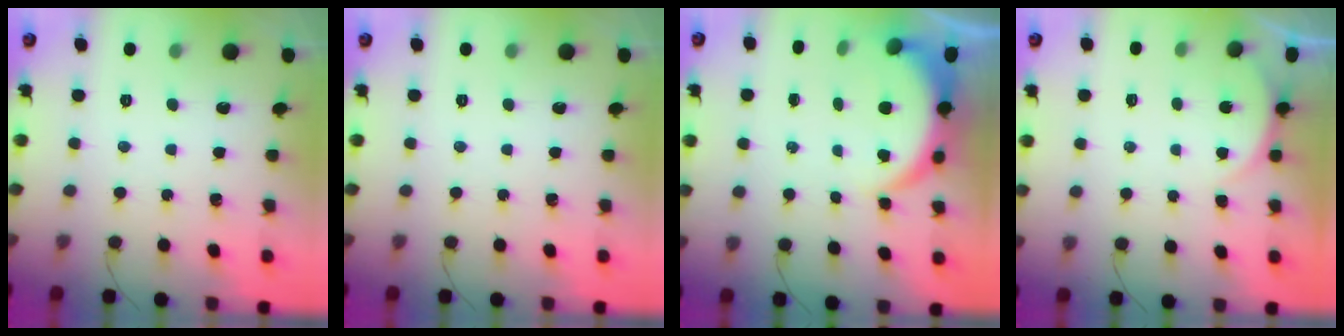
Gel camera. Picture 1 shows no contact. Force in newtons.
{"total": 0.0}
{"total": 5.6, "press": 5.5, "slide": 0.6}
{"total": 2.3, "press": 2.3, "slide": 0.5}